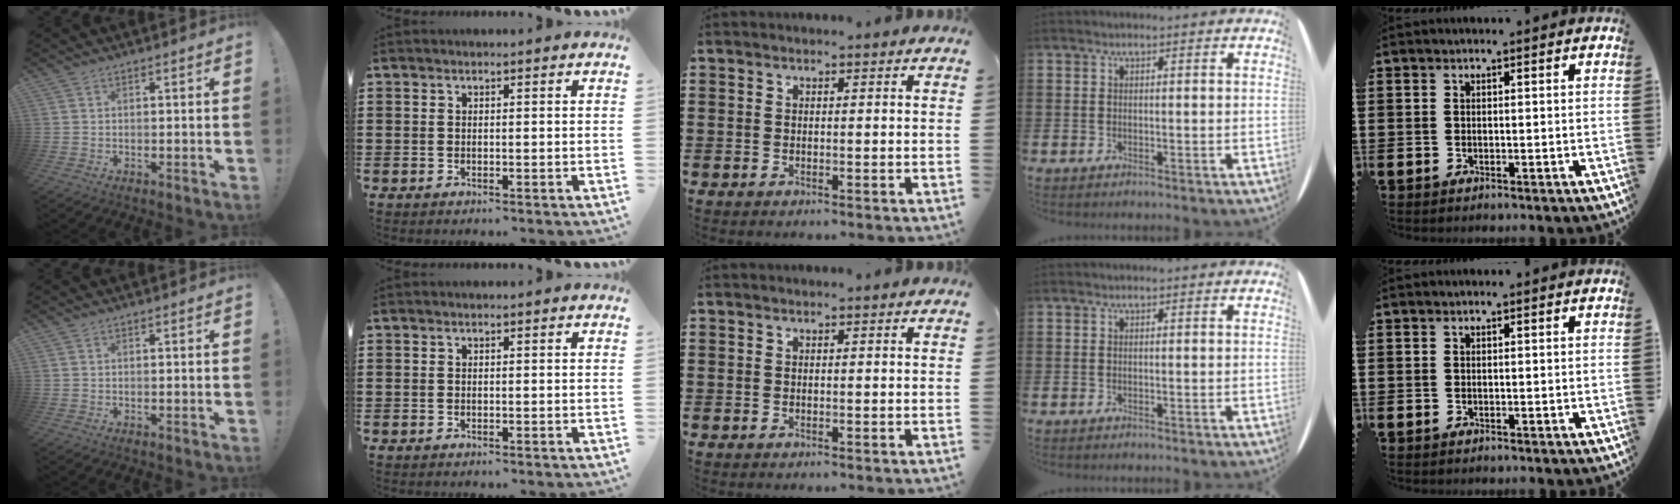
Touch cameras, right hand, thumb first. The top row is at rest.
{}